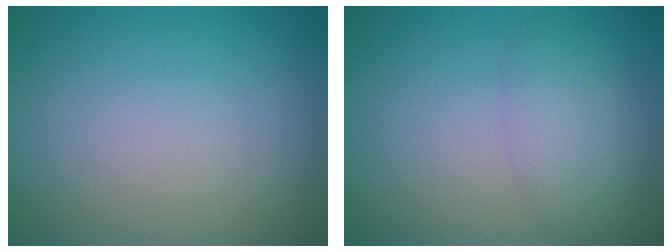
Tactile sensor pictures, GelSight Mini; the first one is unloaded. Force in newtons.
{"total": 3.0, "press": 3.0, "slide": 0.1}